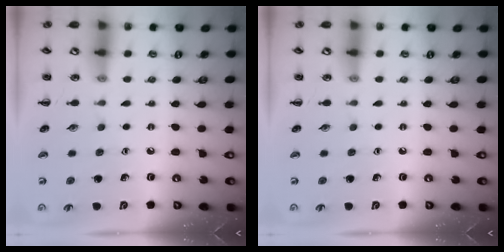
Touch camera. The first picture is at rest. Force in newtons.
{"total": 0.0}